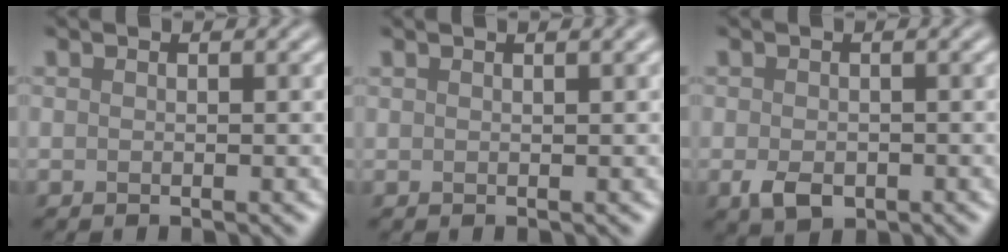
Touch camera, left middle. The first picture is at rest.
{"total": 3.0, "force": [1.8, 1.3, 2.0], "torque": [-0.007, 0.024, 0.005]}
{"total": 2.4, "force": [-1.3, 1.3, 1.5], "torque": [-0.035, -0.004, -0.015]}